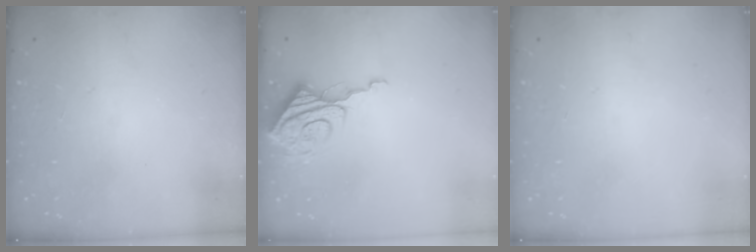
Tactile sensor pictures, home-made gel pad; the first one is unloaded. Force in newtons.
{"total": 9.2, "press": 9.1, "slide": 0.8}
{"total": 0.0}